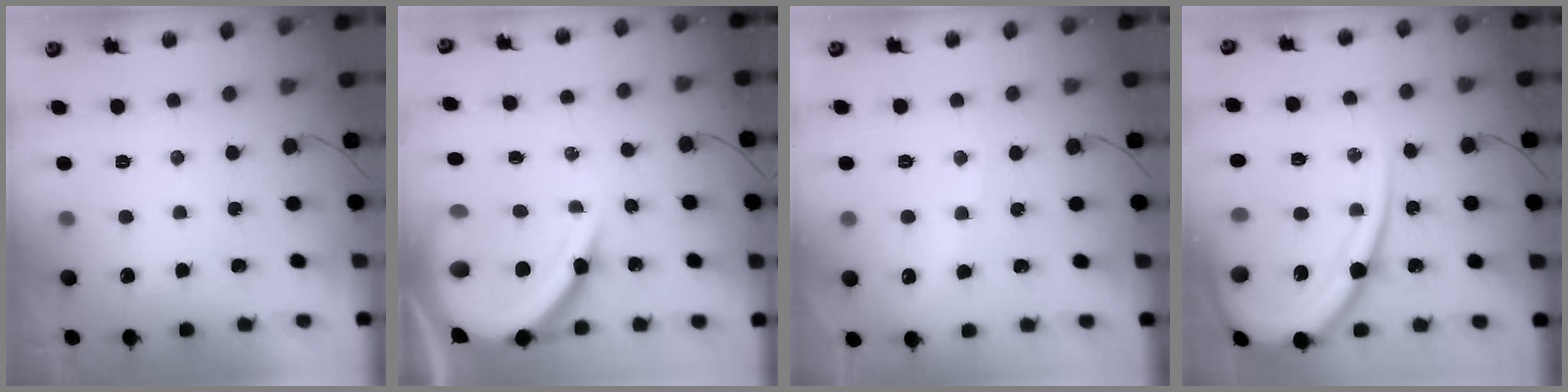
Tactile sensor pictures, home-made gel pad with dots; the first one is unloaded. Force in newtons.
{"total": 20.4, "press": 20.3, "slide": 2.2}
{"total": 3.7, "press": 3.7, "slide": 0.6}
{"total": 20.2, "press": 20.1, "slide": 2.3}